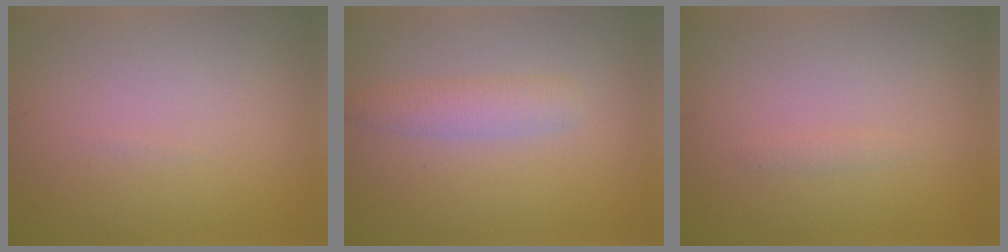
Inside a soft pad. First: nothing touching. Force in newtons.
{"total": 2.3, "press": 2.3, "slide": 0.1}
{"total": 0.6, "press": 0.6, "slide": 0.1}